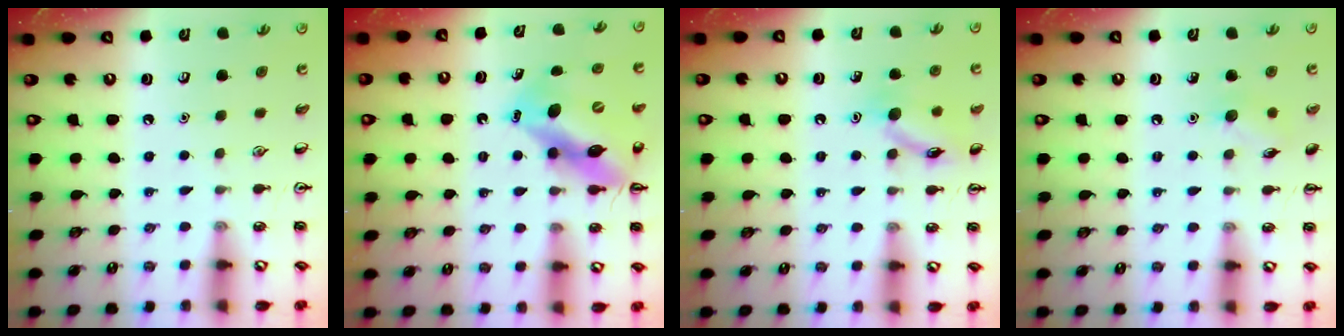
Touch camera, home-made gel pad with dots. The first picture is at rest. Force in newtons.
{"total": 13.4, "press": 12.8, "slide": 3.8}
{"total": 11.5, "press": 11.5, "slide": 0.6}
{"total": 6.0, "press": 5.8, "slide": 1.5}